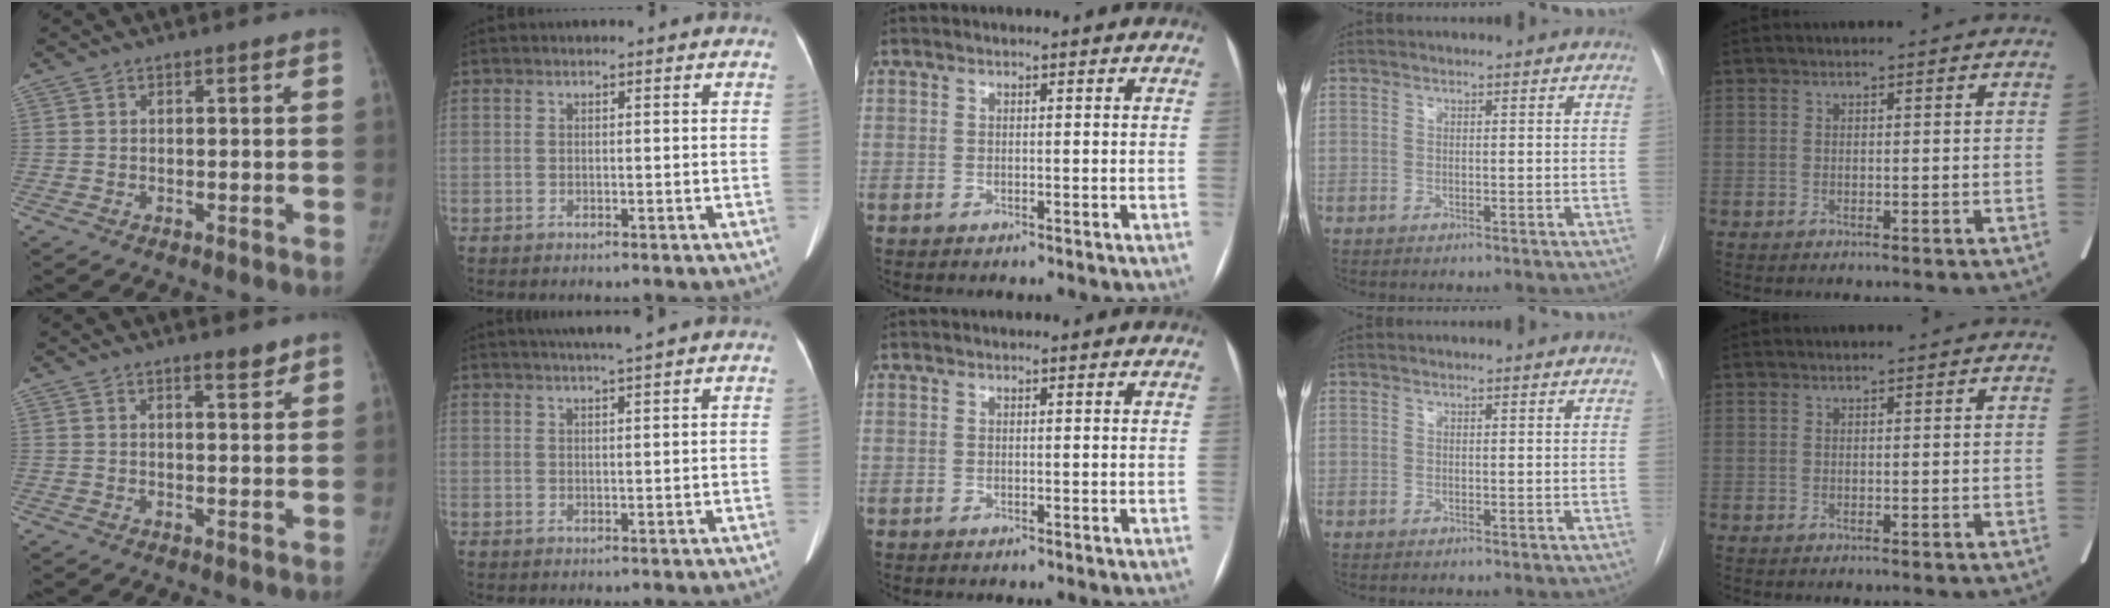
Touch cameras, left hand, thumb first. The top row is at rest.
{"thumb": {"total": 2.7, "force": [2.0, 0.7, 1.6], "torque": [-0.011, -0.015, 0.029]}, "index": {"total": 3.7, "force": [2.9, -0.7, 2.2], "torque": [-0.028, 0.014, 0.049]}}